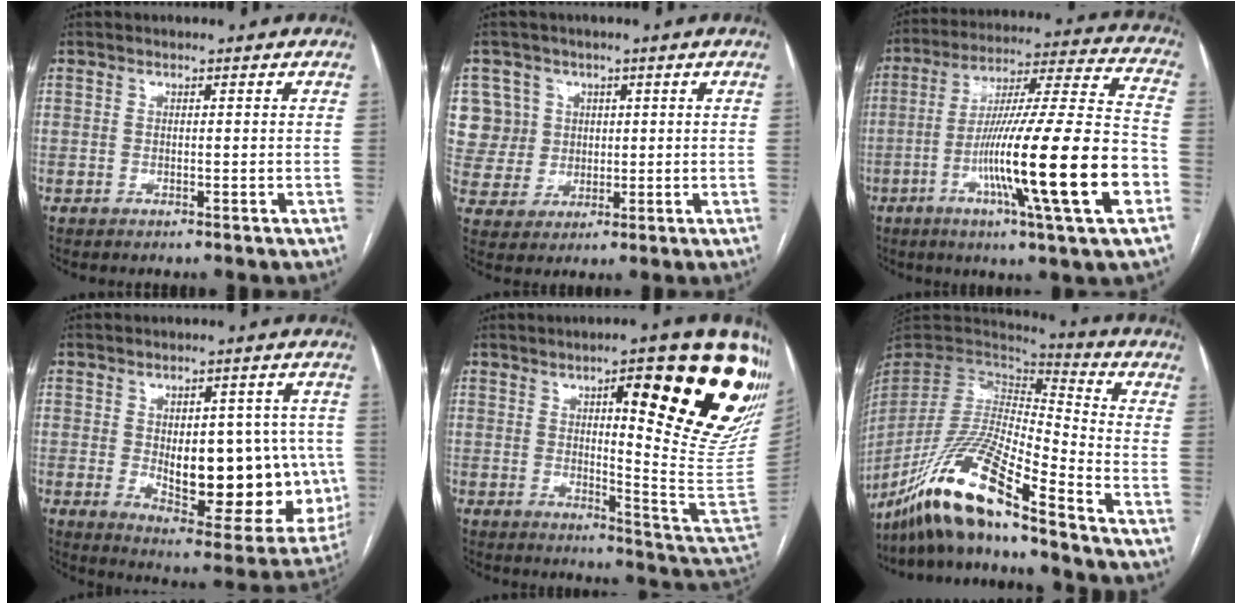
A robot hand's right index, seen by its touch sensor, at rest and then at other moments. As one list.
[{"total": 9.8, "force": [2.9, 9.3, 0.9], "torque": [-0.028, 0.039, 0.076]}, {"total": 23.4, "force": [-7.3, 0.1, 22.2], "torque": [-0.354, -0.016, -0.126]}, {"total": 19.0, "force": [-1.2, 8.3, 17.1], "torque": [-0.203, 0.007, 0.014]}, {"total": 23.4, "force": [10.4, 3.2, 20.7], "torque": [-0.196, -0.002, 0.133]}, {"total": 17.5, "force": [-13.1, 0.6, 11.6], "torque": [-0.230, -0.020, -0.249]}]